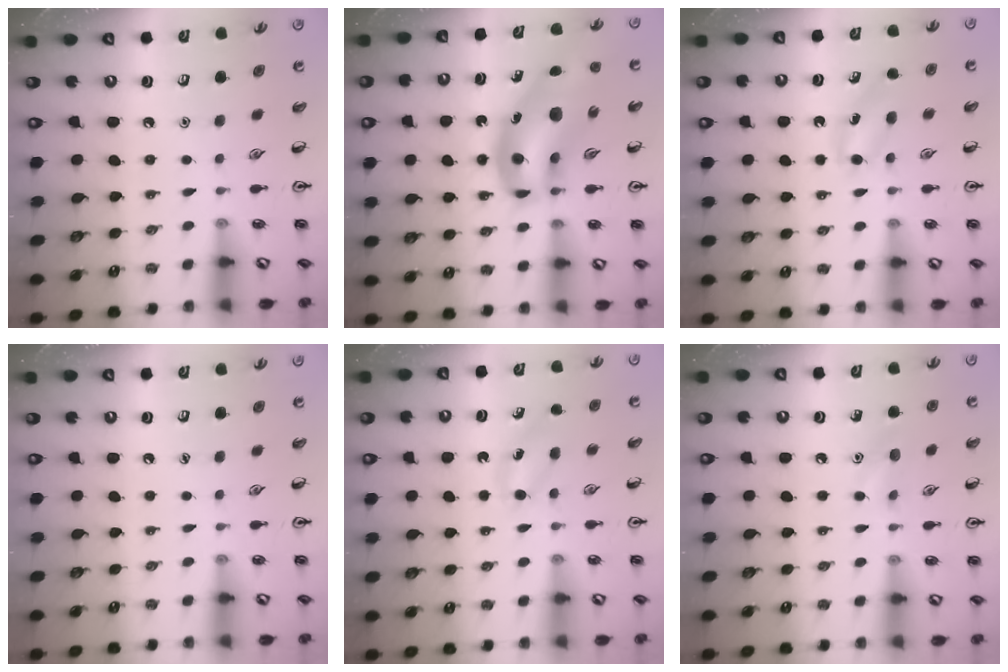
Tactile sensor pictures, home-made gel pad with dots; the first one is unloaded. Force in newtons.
{"total": 15.6, "press": 15.0, "slide": 4.3}
{"total": 4.7, "press": 4.5, "slide": 1.6}
{"total": 0.0}
{"total": 3.7, "press": 3.6, "slide": 1.0}
{"total": 7.0, "press": 6.8, "slide": 1.6}